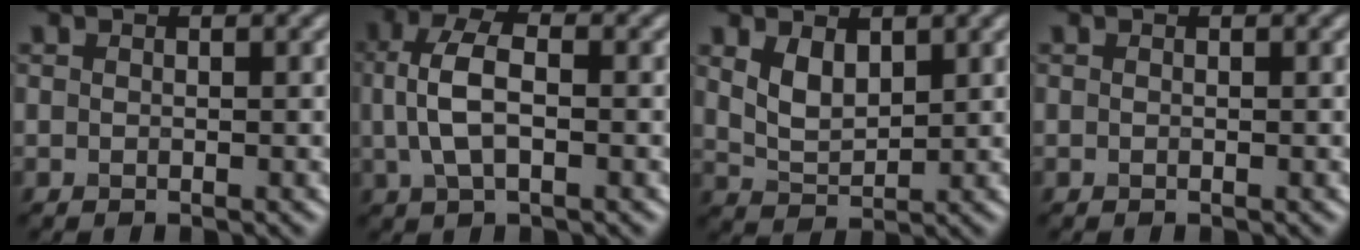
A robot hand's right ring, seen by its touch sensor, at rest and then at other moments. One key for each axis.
{"total": 5.1, "fx": 0.3, "fy": 2.5, "fz": 4.4, "tx": -0.095, "ty": 0.006, "tz": 0.002}
{"total": 3.1, "fx": 1.5, "fy": 1.7, "fz": 2.1, "tx": -0.048, "ty": -0.006, "tz": 0.036}
{"total": 0.0}